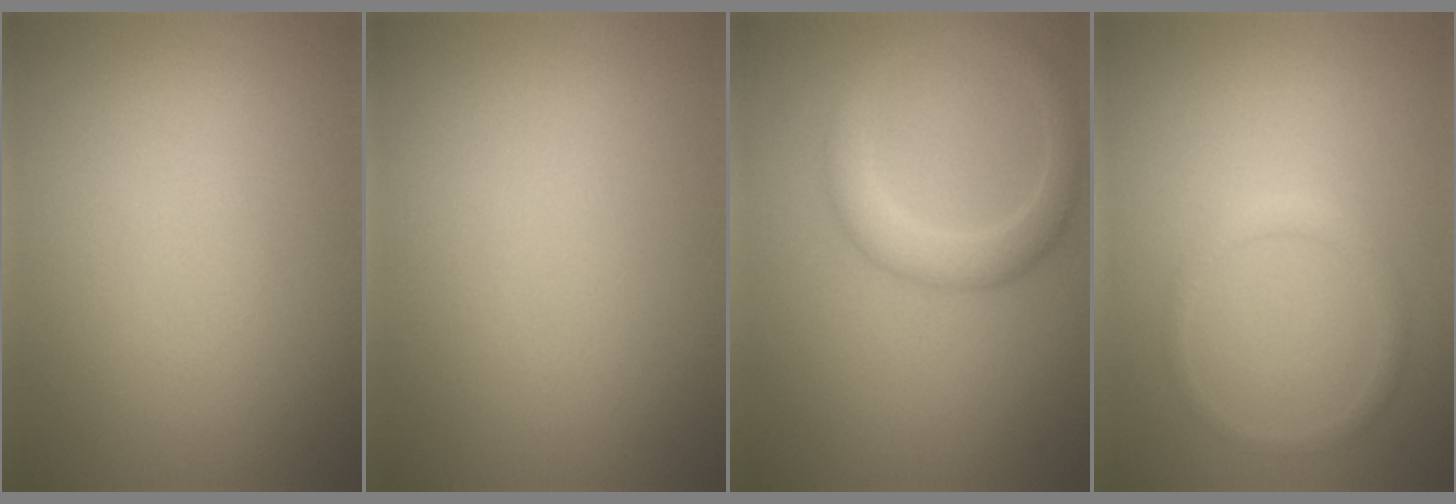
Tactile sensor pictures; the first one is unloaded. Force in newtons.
{"total": 0.0}
{"total": 3.2, "press": 3.2, "slide": 0.2}
{"total": 1.4, "press": 1.4, "slide": 0.1}